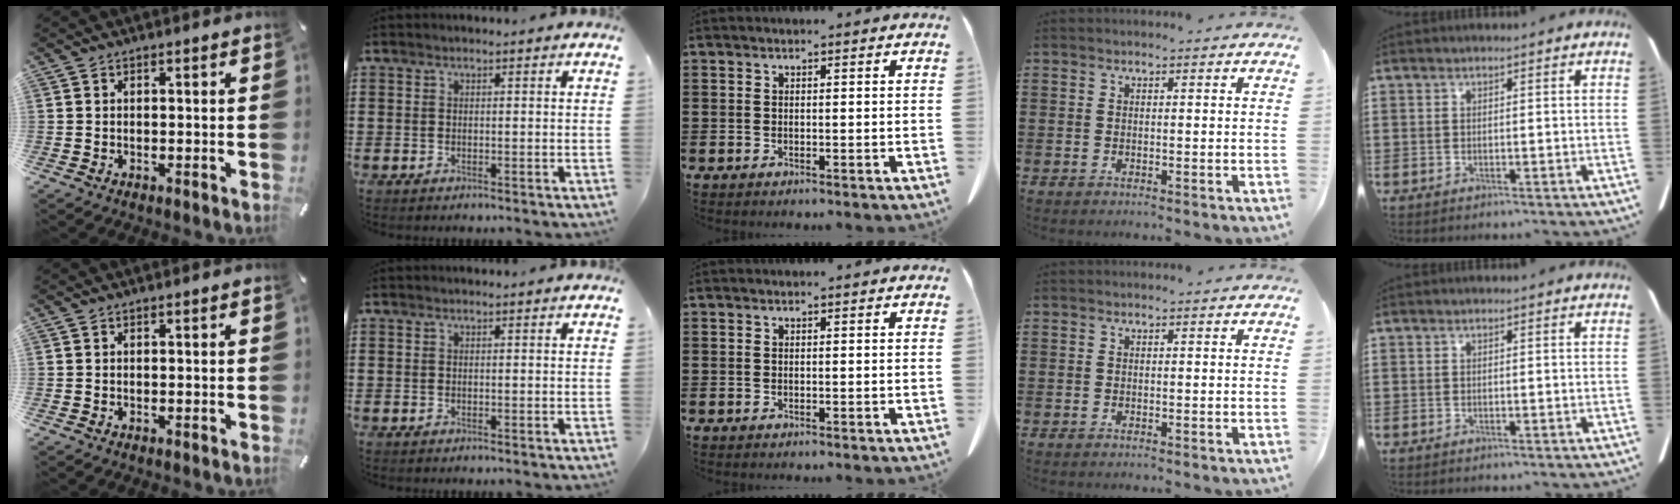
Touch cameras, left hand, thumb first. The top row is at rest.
{}